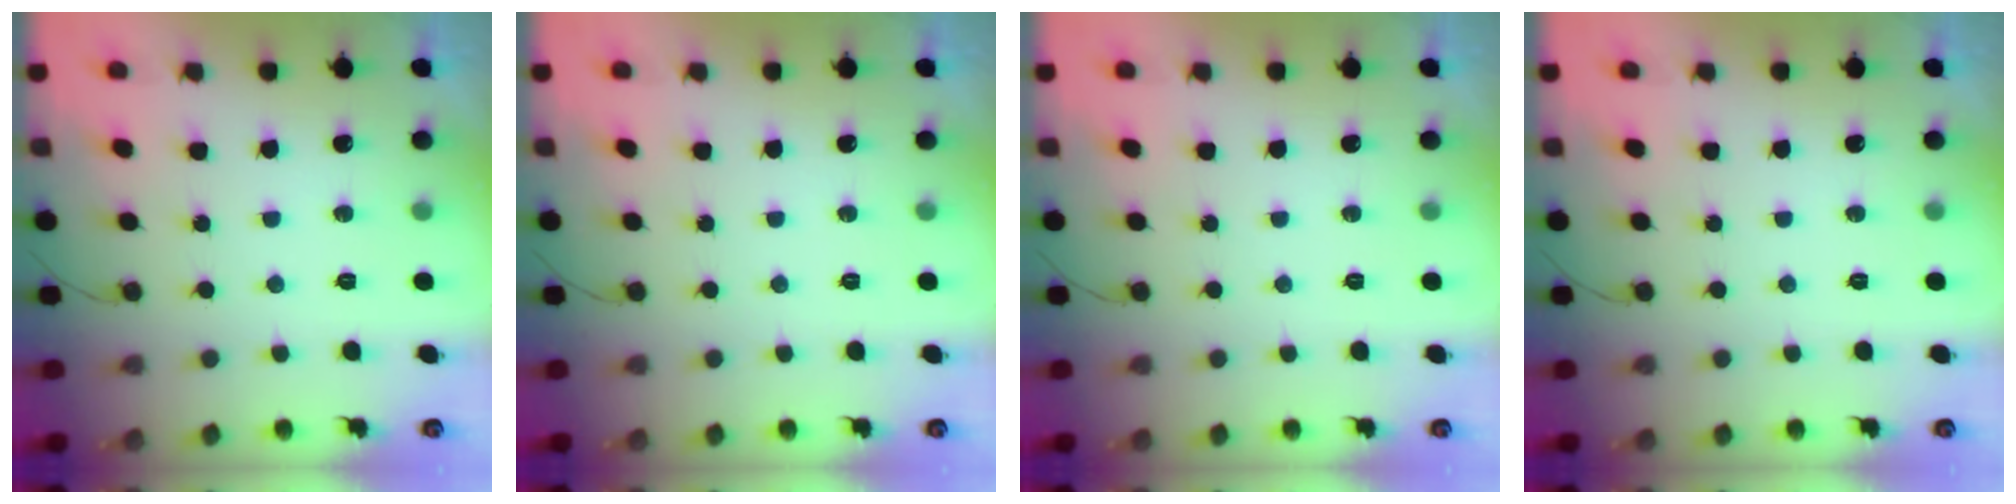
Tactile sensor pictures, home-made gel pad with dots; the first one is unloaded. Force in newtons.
{"total": 0.0}
{"total": 0.0}
{"total": 0.0}